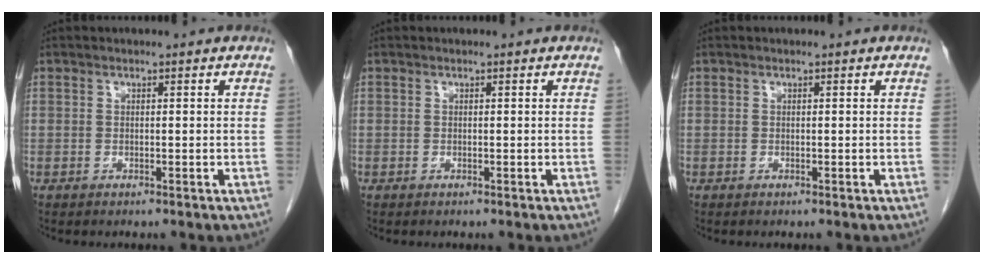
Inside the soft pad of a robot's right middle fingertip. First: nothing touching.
{"total": 0.0}
{"total": 0.0}